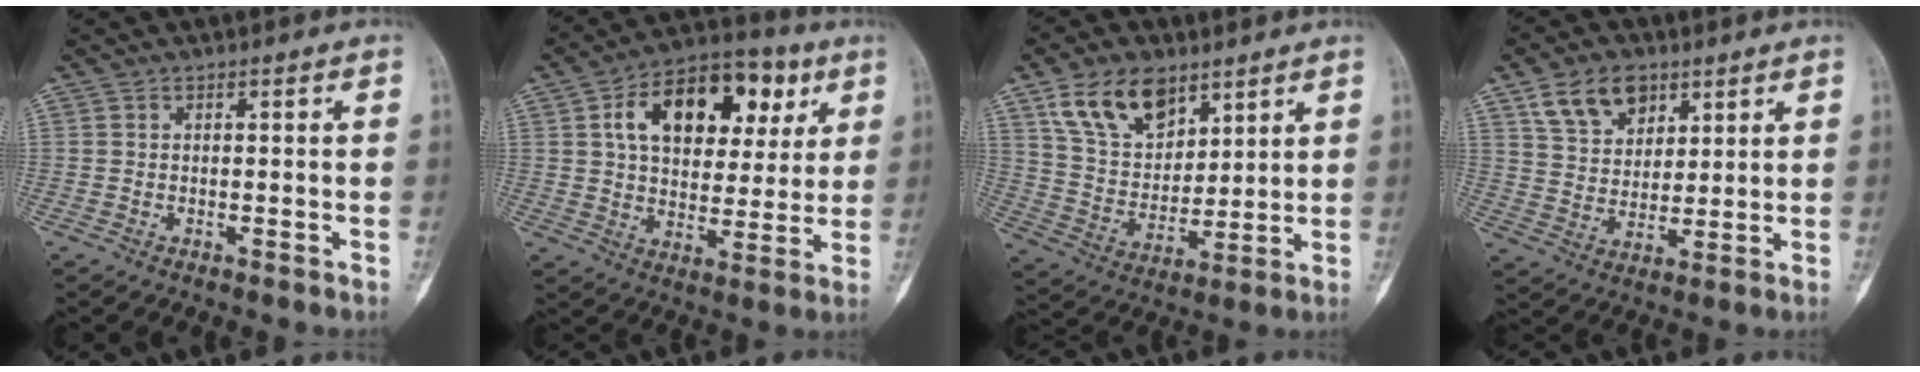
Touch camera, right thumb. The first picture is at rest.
{"total": 19.5, "force": [7.0, 12.0, 13.7], "torque": [-0.167, 0.002, 0.106]}
{"total": 13.9, "force": [8.4, 8.3, 7.5], "torque": [-0.109, -0.035, 0.165]}
{"total": 10.1, "force": [5.8, 6.6, 5.0], "torque": [-0.065, -0.024, 0.110]}